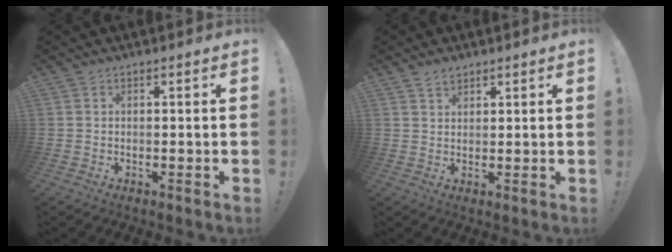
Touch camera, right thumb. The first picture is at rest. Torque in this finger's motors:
{"motor_torque": [-0.22, 0.30, 0.18, 0.01, -0.02]}